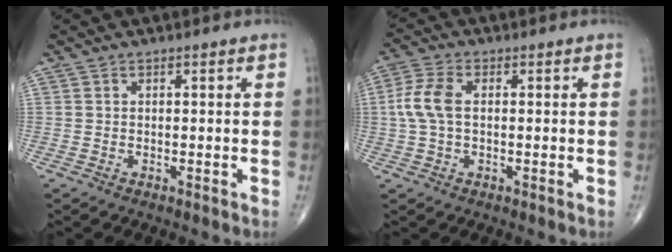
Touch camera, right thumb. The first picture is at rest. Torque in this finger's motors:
{"motor_torque": [0.01, 0.05, 0.12, -0.11, 0.09]}